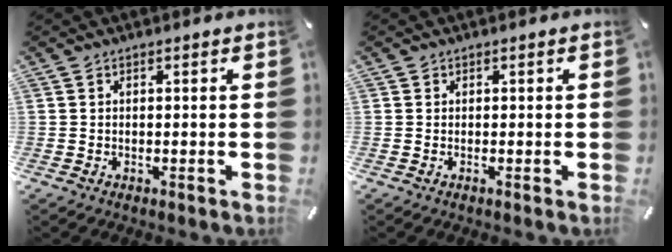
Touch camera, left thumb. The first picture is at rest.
{"total": 0.0}